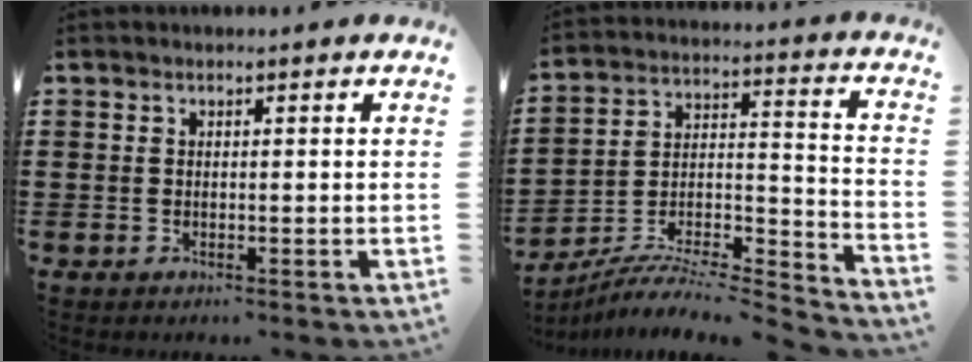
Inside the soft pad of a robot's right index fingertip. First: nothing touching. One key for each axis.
{"total": 6.9, "fx": -6.3, "fy": 0.9, "fz": 2.5, "tx": -0.043, "ty": -0.003, "tz": -0.131}